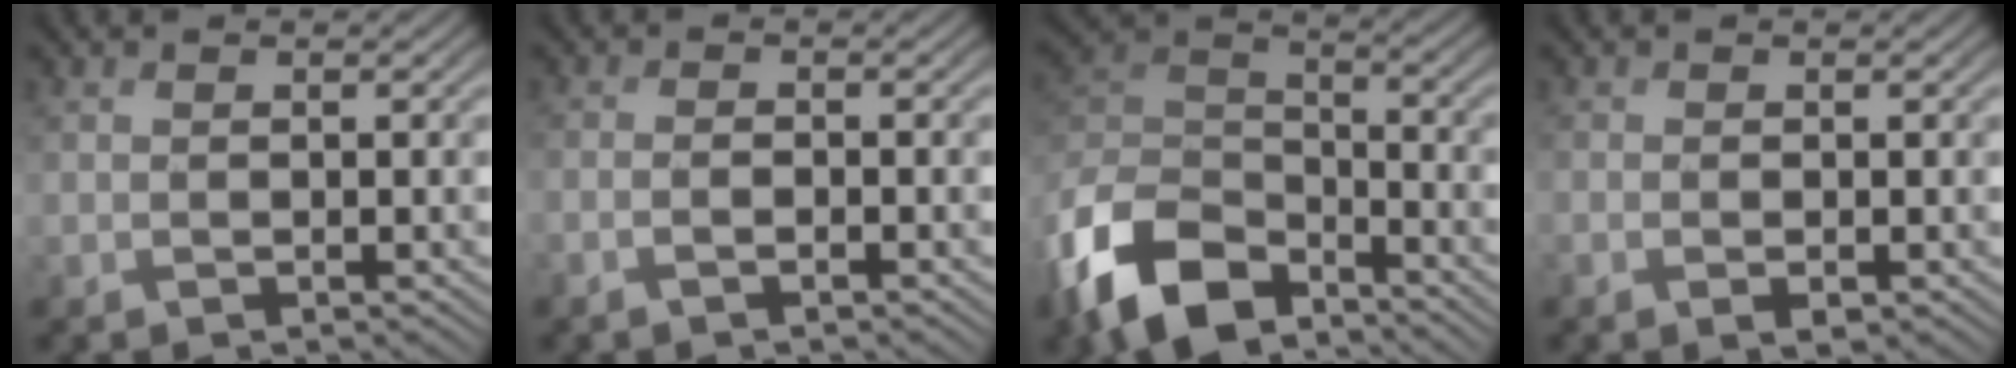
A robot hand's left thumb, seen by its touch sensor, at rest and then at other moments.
{"total": 1.2, "force": [-1.2, 0.0, 0.4], "torque": [-0.002, 0.002, -0.029]}
{"total": 13.7, "force": [-9.8, 6.7, 6.9], "torque": [-0.164, -0.017, -0.211]}
{"total": 0.9, "force": [-0.6, 0.4, 0.5], "torque": [-0.005, -0.005, -0.011]}